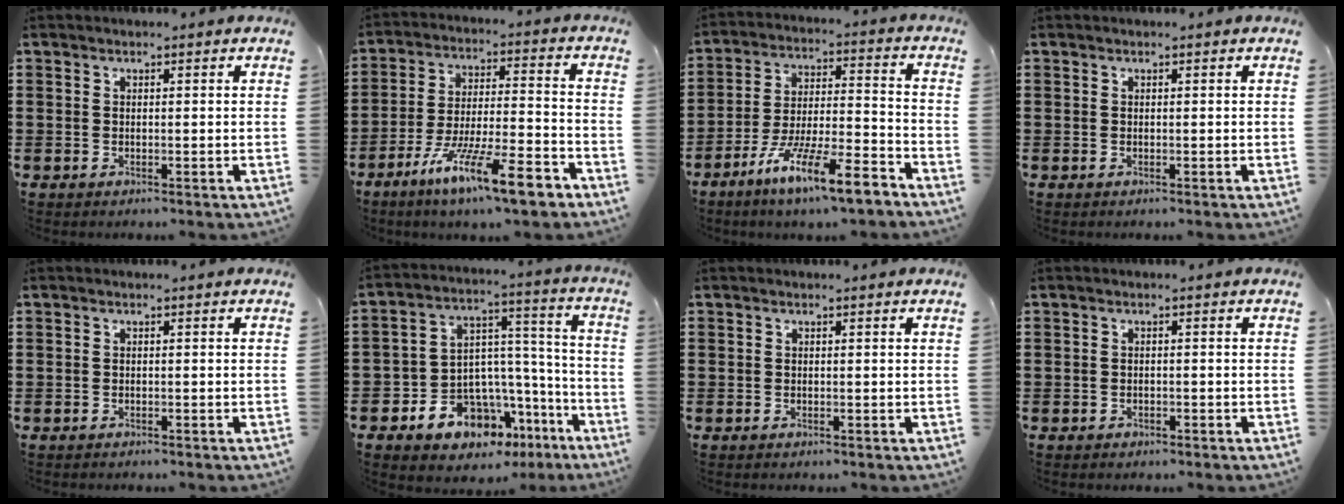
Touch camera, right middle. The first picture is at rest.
{"total": 13.0, "force": [-9.3, 2.1, 8.7], "torque": [-0.150, 0.025, -0.170]}
{"total": 11.3, "force": [-8.7, 1.1, 7.1], "torque": [-0.127, 0.015, -0.166]}
{"total": 0.0}
{"total": 0.0}
{"total": 9.0, "force": [-6.8, 5.6, 2.0], "torque": [-0.043, 0.020, -0.121]}
{"total": 0.0}
{"total": 0.6, "force": [-0.5, 0.4, 0.1], "torque": [-0.003, 0.000, -0.011]}